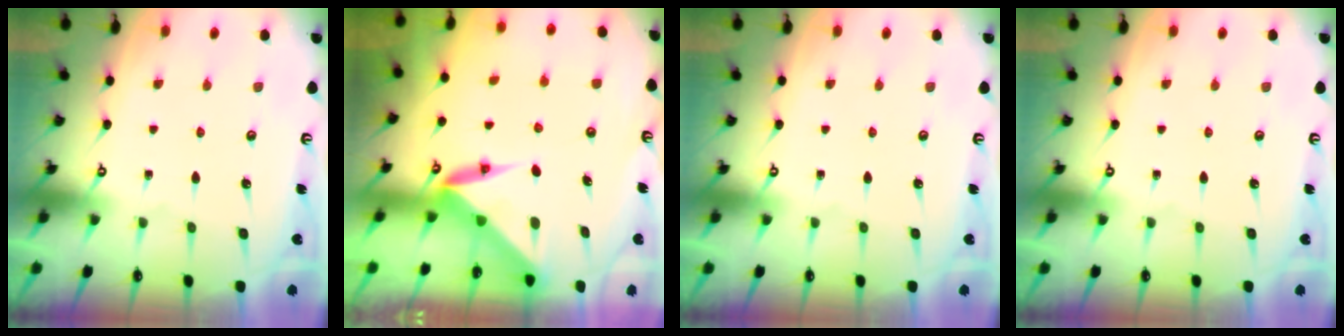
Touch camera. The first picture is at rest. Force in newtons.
{"total": 4.8, "press": 4.7, "slide": 0.8}
{"total": 0.0}
{"total": 0.0}